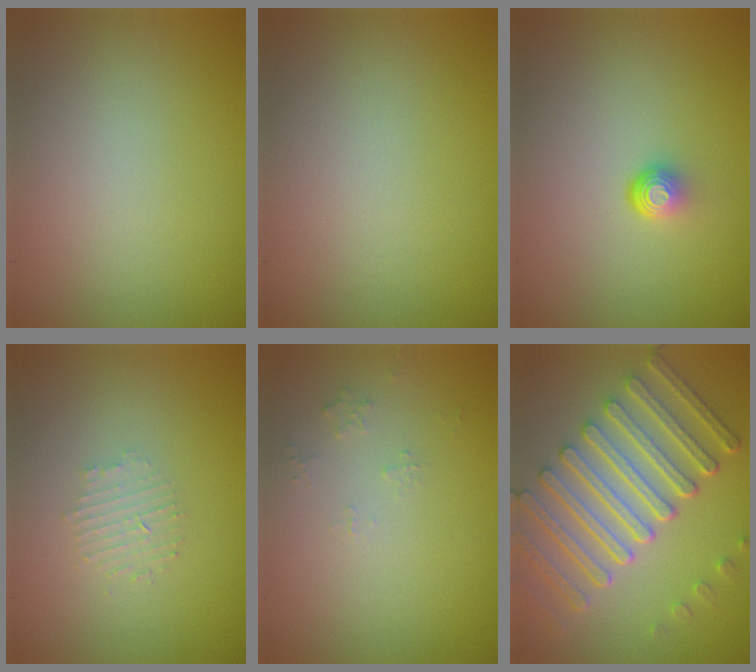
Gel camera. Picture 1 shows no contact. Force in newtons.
{"total": 0.0}
{"total": 1.7, "press": 1.1, "slide": 1.3}
{"total": 1.6, "press": 1.5, "slide": 0.3}
{"total": 0.6, "press": 0.4, "slide": 0.5}
{"total": 7.9, "press": 6.1, "slide": 5.0}